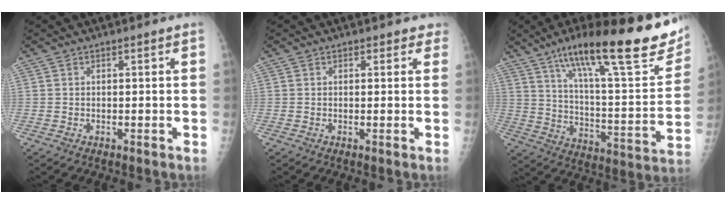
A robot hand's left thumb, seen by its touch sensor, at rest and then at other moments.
{"total": 1.8, "force": [1.4, 1.2, 0.0], "torque": [0.026, -0.005, 0.003]}
{"total": 29.8, "force": [17.9, 6.9, 22.8], "torque": [-0.313, -0.037, 0.278]}